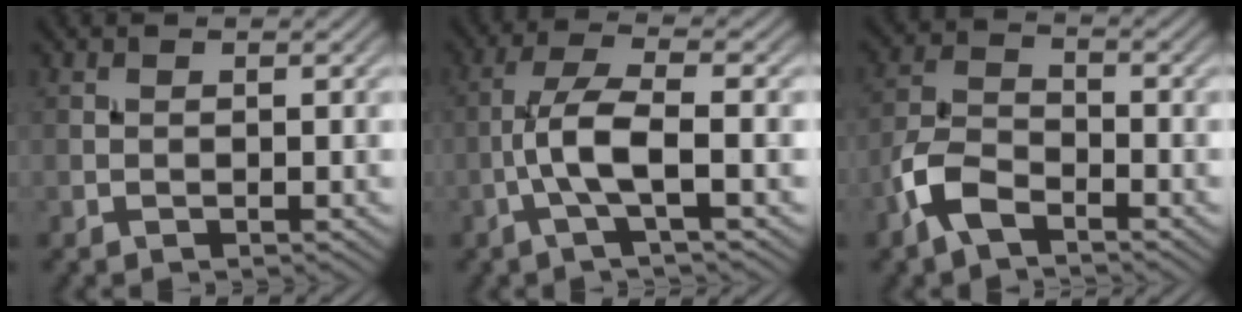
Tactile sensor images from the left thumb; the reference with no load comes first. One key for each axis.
{"total": 5.9, "fx": -1.5, "fy": 1.2, "fz": 5.6, "tx": -0.115, "ty": 0.017, "tz": -0.040}
{"total": 5.8, "fx": -3.7, "fy": 2.6, "fz": 3.7, "tx": -0.084, "ty": -0.001, "tz": -0.092}